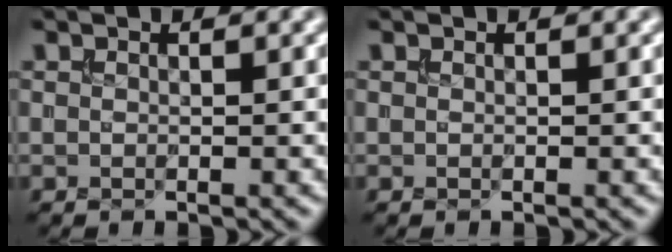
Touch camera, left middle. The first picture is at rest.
{"total": 0.0}